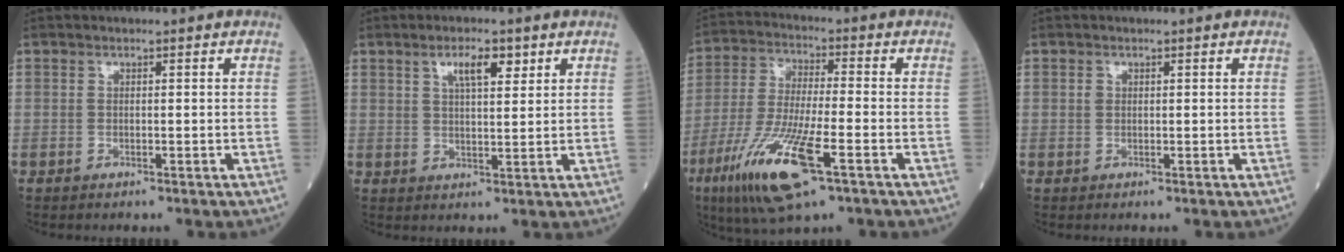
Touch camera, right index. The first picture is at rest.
{"total": 4.8, "force": [2.6, 1.3, 3.8], "torque": [-0.068, 0.004, 0.046]}
{"total": 14.6, "force": [-6.9, 2.1, 12.7], "torque": [-0.260, -0.031, -0.122]}
{"total": 0.8, "force": [0.2, 0.6, 0.3], "torque": [-0.006, 0.000, 0.004]}